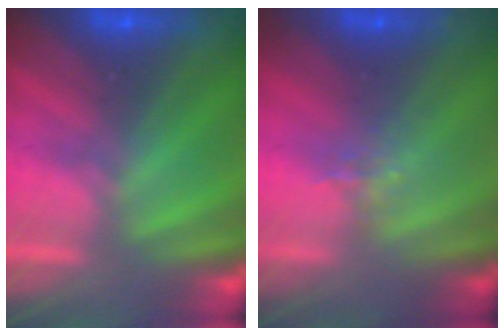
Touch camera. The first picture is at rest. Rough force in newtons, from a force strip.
{"total": 1.6}